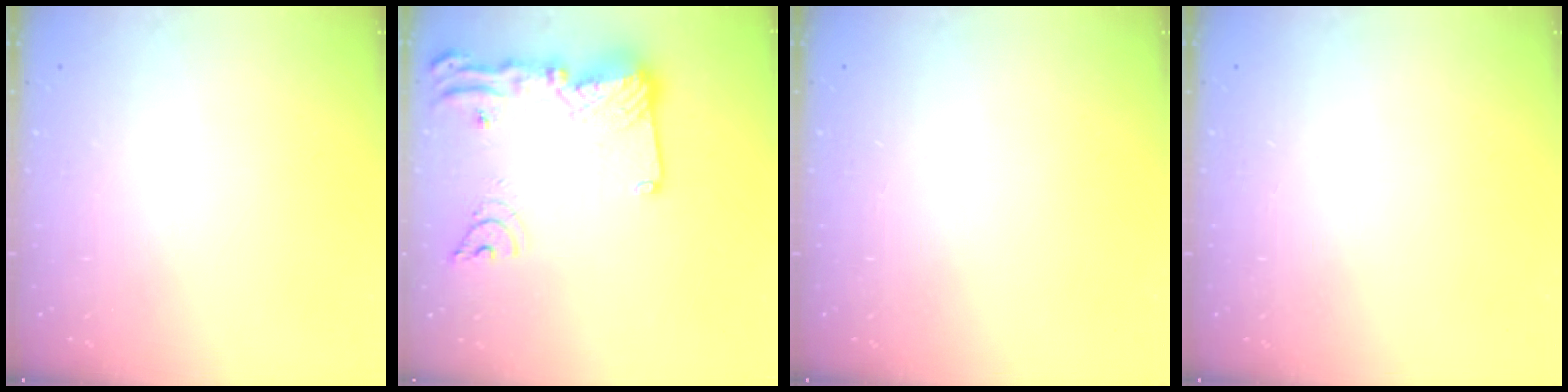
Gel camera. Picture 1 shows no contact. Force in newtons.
{"total": 18.5, "press": 18.4, "slide": 1.7}
{"total": 0.0}
{"total": 0.0}